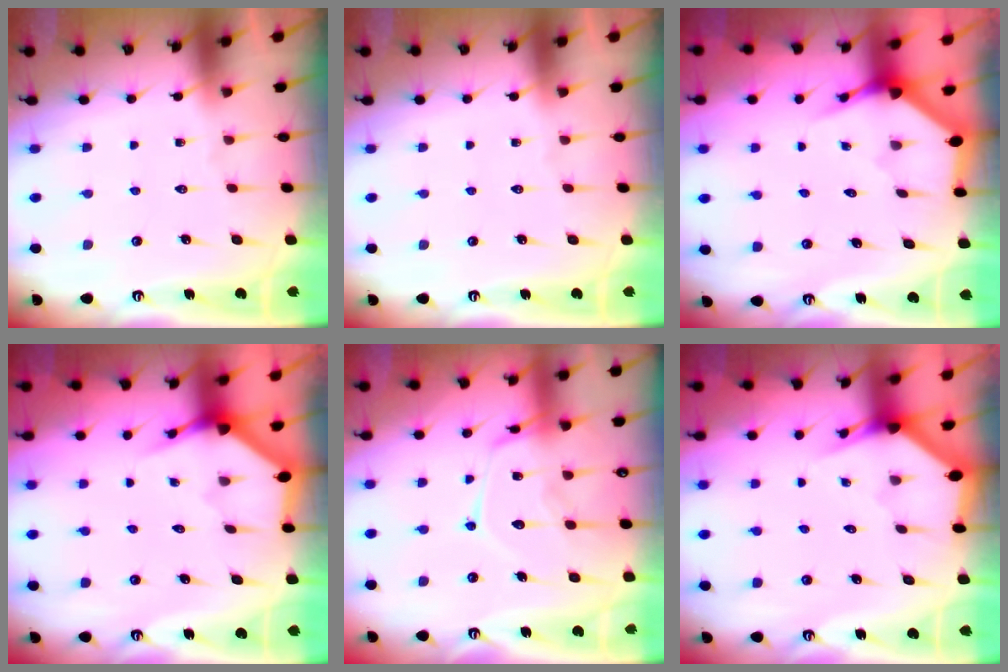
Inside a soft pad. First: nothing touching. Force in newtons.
{"total": 0.0}
{"total": 3.4, "press": 3.4, "slide": 0.1}
{"total": 3.5, "press": 3.5, "slide": 0.2}
{"total": 15.5, "press": 15.5, "slide": 1.2}
{"total": 2.9, "press": 2.9, "slide": 0.1}